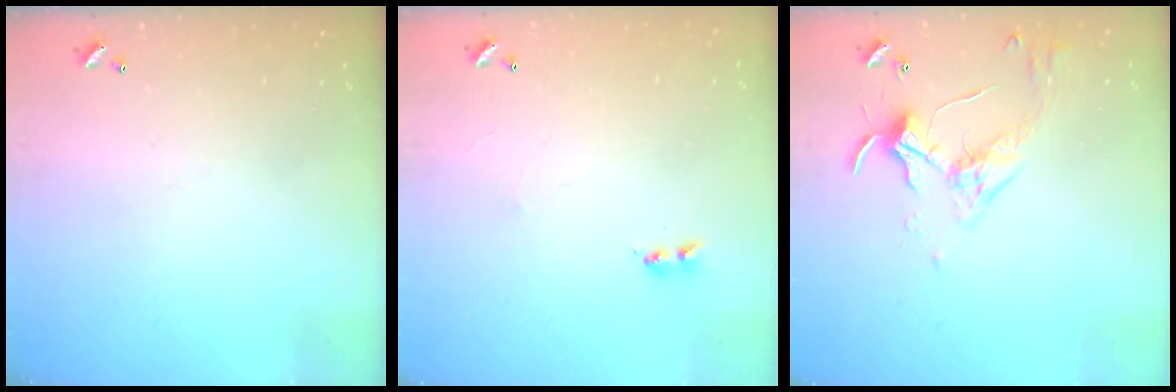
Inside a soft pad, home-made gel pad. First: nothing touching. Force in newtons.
{"total": 2.2, "press": 2.1, "slide": 0.6}
{"total": 3.4, "press": 3.4, "slide": 0.7}